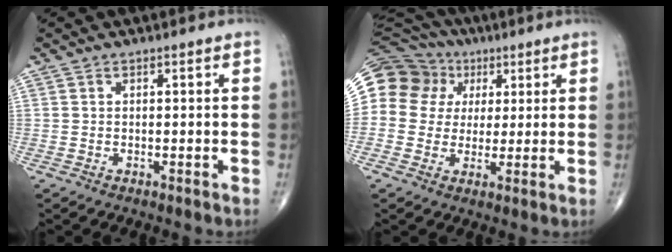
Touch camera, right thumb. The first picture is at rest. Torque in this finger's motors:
{"motor_torque": [0.85, 0.85, 0.22, -0.14, 0.03]}